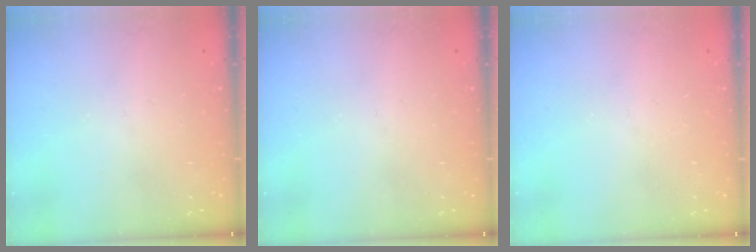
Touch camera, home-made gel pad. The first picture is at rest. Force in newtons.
{"total": 0.0}
{"total": 0.0}